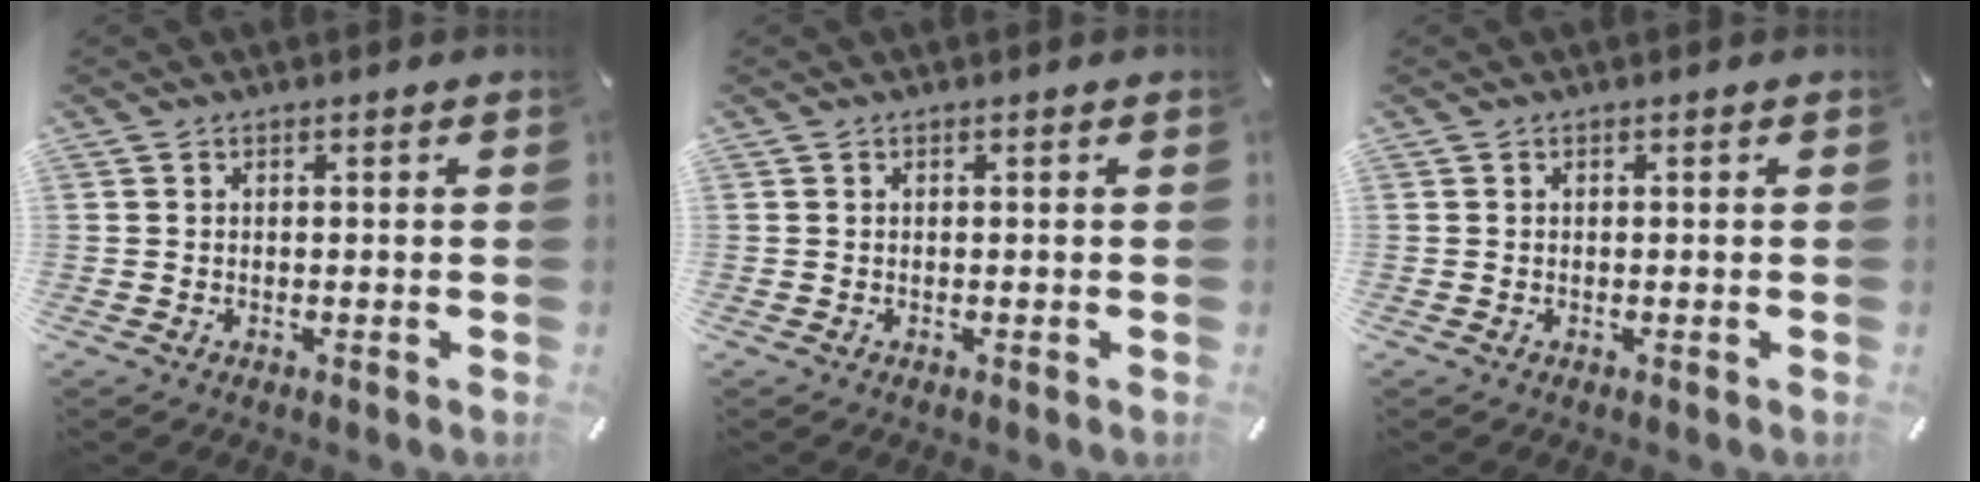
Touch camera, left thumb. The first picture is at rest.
{"total": 0.0}
{"total": 0.0}